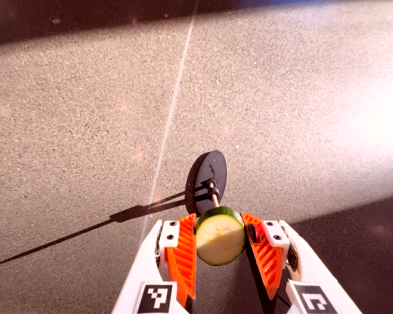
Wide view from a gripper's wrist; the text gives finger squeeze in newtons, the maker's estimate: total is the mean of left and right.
{"total": 12.4, "left": 12.8, "right": 12.0}